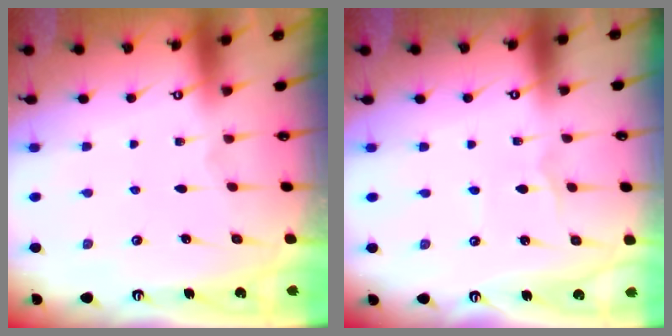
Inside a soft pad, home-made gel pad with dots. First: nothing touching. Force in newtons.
{"total": 1.1, "press": 1.1, "slide": 0.1}